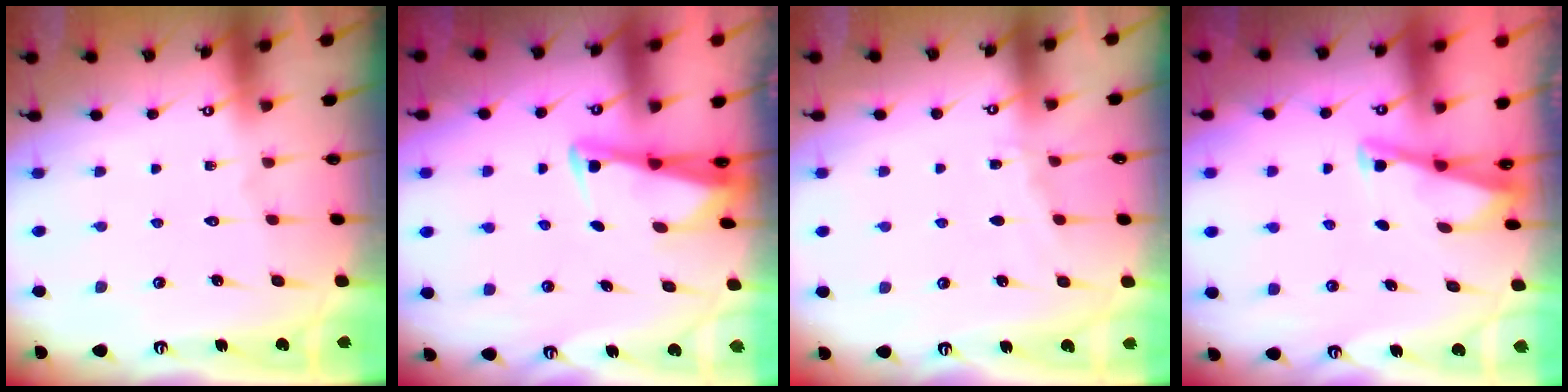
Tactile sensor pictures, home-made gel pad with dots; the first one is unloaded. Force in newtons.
{"total": 2.9, "press": 2.9, "slide": 0.2}
{"total": 2.9, "press": 2.9, "slide": 0.3}
{"total": 2.8, "press": 2.8, "slide": 0.2}